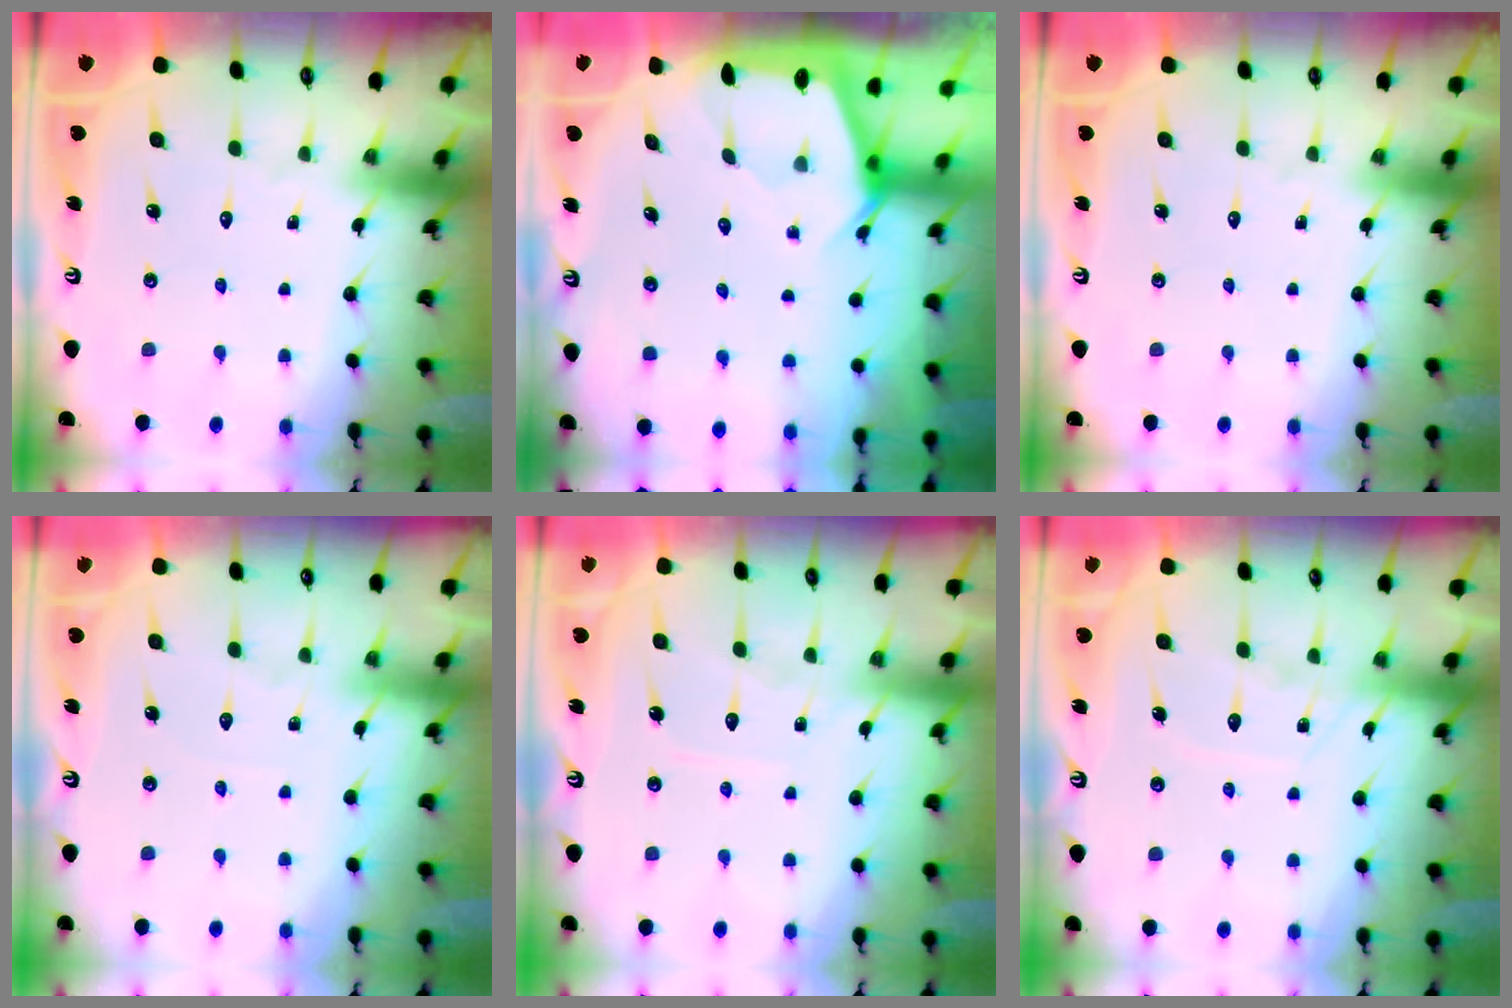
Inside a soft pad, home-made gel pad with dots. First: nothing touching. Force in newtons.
{"total": 2.3, "press": 2.3, "slide": 0.3}
{"total": 0.0}
{"total": 4.1, "press": 4.1, "slide": 0.5}
{"total": 6.5, "press": 6.4, "slide": 0.8}
{"total": 10.5, "press": 10.5, "slide": 1.0}